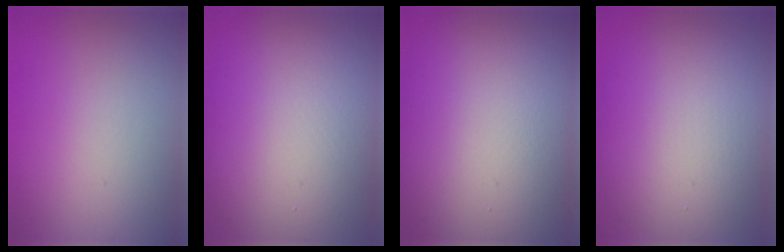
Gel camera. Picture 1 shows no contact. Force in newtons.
{"total": 15.5, "press": 15.4, "slide": 0.4}
{"total": 17.8, "press": 17.7, "slide": 1.1}
{"total": 12.0, "press": 12.0, "slide": 0.8}